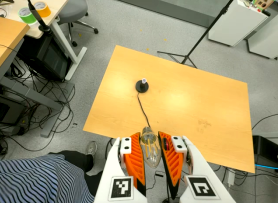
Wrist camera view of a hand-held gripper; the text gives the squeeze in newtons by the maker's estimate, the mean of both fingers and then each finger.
{"total": 22.7, "left": 24.4, "right": 21.1}